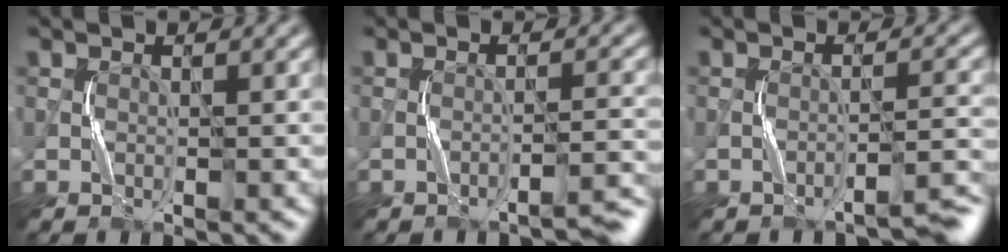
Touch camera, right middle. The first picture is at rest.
{"total": 2.3, "force": [-2.1, -0.1, 1.0], "torque": [-0.014, 0.011, -0.037]}
{"total": 2.6, "force": [-2.3, -0.1, 1.2], "torque": [-0.018, 0.011, -0.041]}